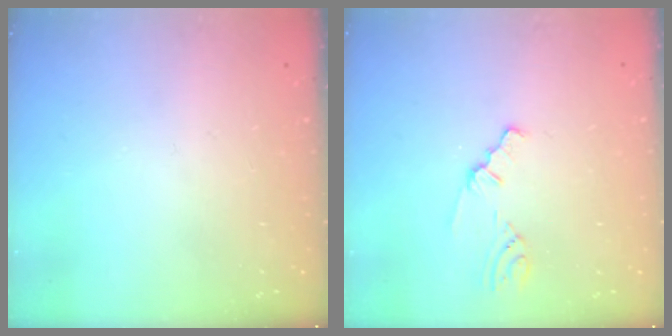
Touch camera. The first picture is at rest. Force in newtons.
{"total": 1.8, "press": 1.7, "slide": 0.3}